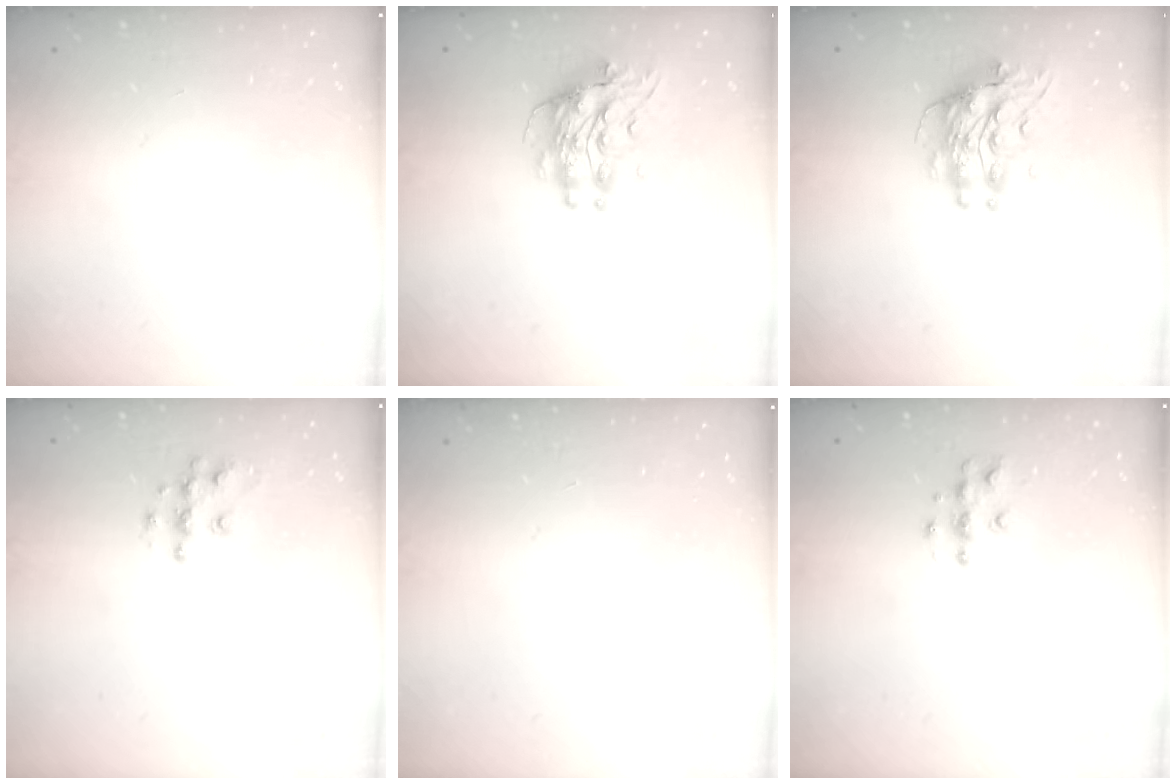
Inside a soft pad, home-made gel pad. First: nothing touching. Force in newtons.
{"total": 9.0, "press": 9.0, "slide": 0.9}
{"total": 9.0, "press": 9.0, "slide": 0.9}
{"total": 7.8, "press": 7.8, "slide": 0.2}
{"total": 0.0}
{"total": 4.3, "press": 4.3, "slide": 0.4}